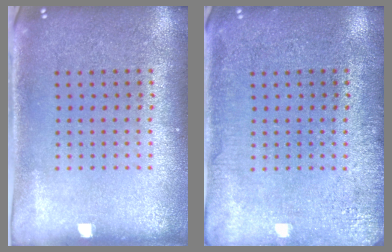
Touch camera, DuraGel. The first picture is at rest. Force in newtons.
{"total": 2.8, "press": 2.8, "slide": 0.3}